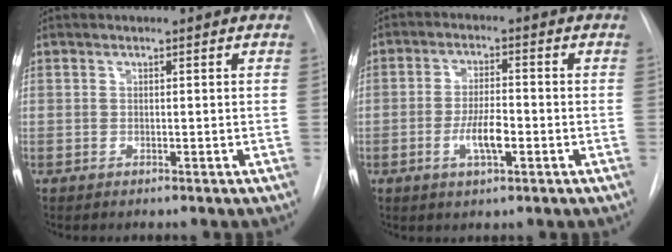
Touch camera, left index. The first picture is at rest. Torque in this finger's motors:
{"motor_torque": [0.30, 0.07, 0.14, 0.05]}